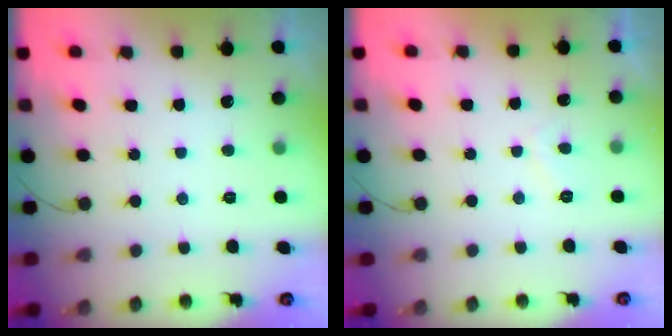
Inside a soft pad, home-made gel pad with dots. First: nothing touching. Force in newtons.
{"total": 1.2, "press": 1.0, "slide": 0.7}